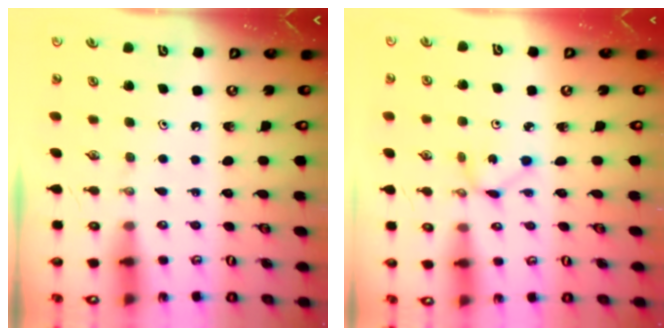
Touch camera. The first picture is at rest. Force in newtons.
{"total": 1.6, "press": 1.6, "slide": 0.2}